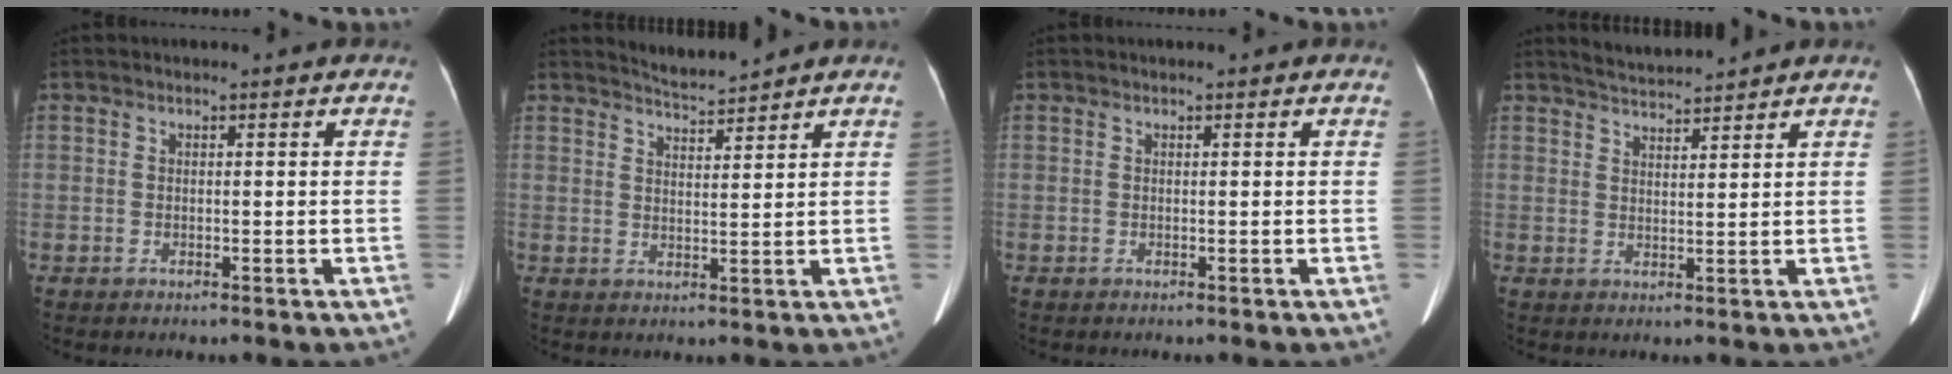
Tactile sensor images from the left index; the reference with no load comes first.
{"total": 3.2, "force": [3.2, -0.7, -0.1], "torque": [-0.002, -0.002, 0.061]}
{"total": 0.0}
{"total": 3.7, "force": [3.7, -0.4, 0.3], "torque": [-0.011, 0.013, 0.070]}